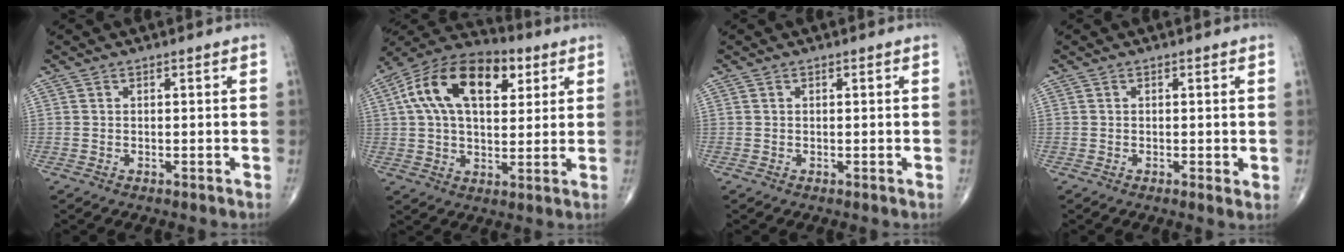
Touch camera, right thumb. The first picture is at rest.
{"total": 19.0, "force": [6.2, 10.8, 14.3], "torque": [-0.227, 0.011, 0.096]}
{"total": 0.0}
{"total": 1.3, "force": [-0.2, 0.4, 1.2], "torque": [-0.017, -0.005, -0.006]}